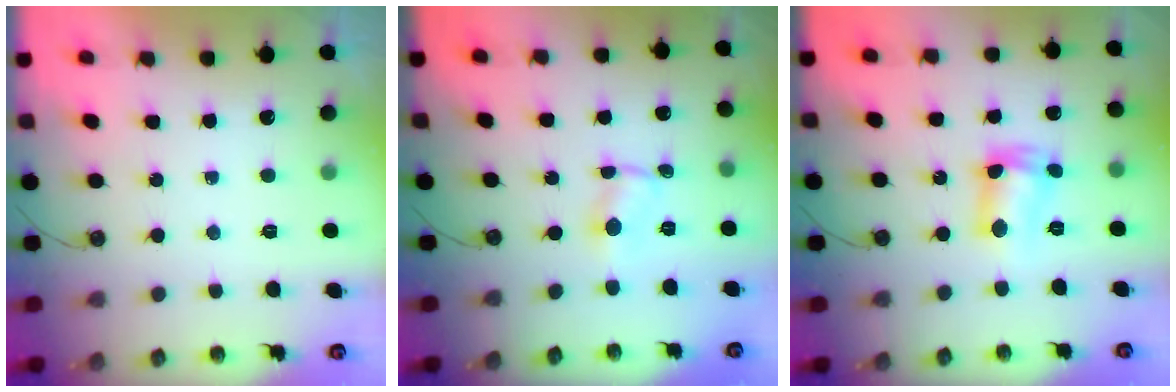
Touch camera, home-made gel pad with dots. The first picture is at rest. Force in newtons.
{"total": 0.9, "press": 0.8, "slide": 0.2}
{"total": 8.2, "press": 8.2, "slide": 0.9}